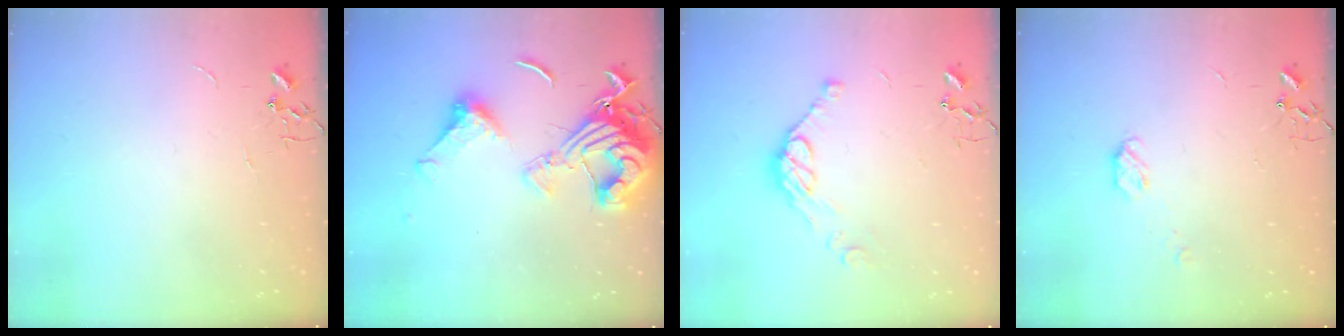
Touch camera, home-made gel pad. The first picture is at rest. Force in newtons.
{"total": 17.8, "press": 17.7, "slide": 1.9}
{"total": 9.6, "press": 9.5, "slide": 1.0}
{"total": 4.8, "press": 4.8, "slide": 0.7}